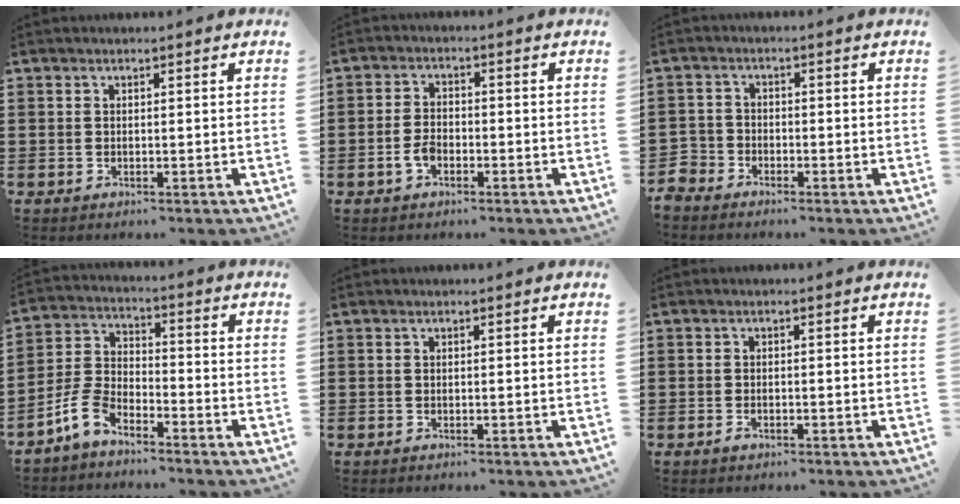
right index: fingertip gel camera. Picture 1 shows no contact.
{"total": 3.3, "force": [-1.4, 1.9, 2.3], "torque": [-0.056, 0.000, -0.030]}
{"total": 2.9, "force": [-2.5, 1.5, -0.1], "torque": [-0.023, -0.004, -0.061]}
{"total": 6.0, "force": [-4.4, 2.5, 3.2], "torque": [-0.095, 0.002, -0.093]}
{"total": 0.0}
{"total": 1.0, "force": [-0.6, 0.5, 0.6], "torque": [-0.012, -0.002, -0.011]}